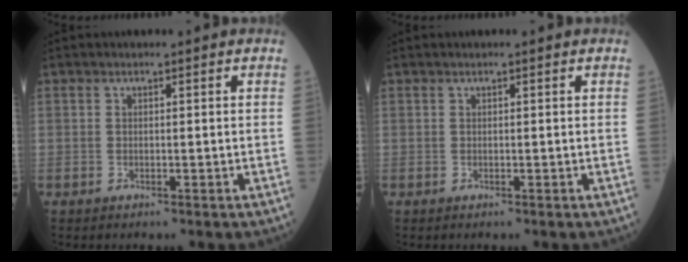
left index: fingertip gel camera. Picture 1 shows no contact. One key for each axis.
{"total": 0.0}